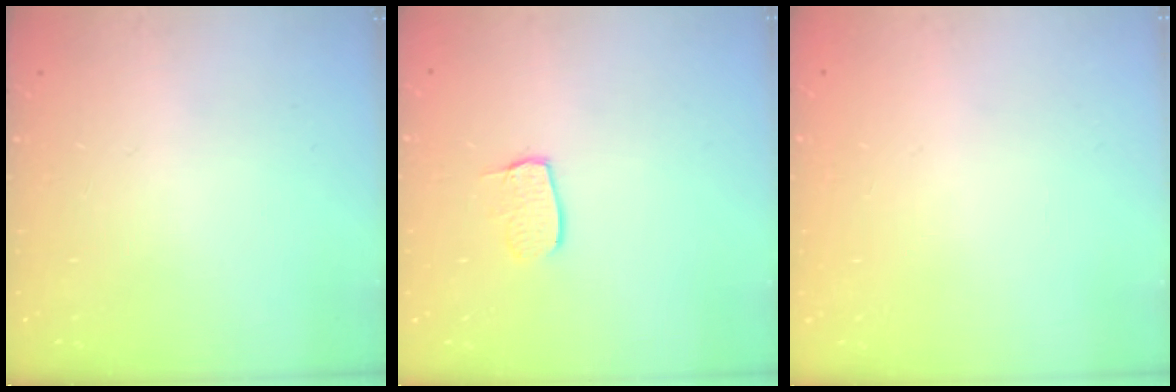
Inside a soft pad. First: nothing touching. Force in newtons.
{"total": 6.3, "press": 6.3, "slide": 0.2}
{"total": 0.0}